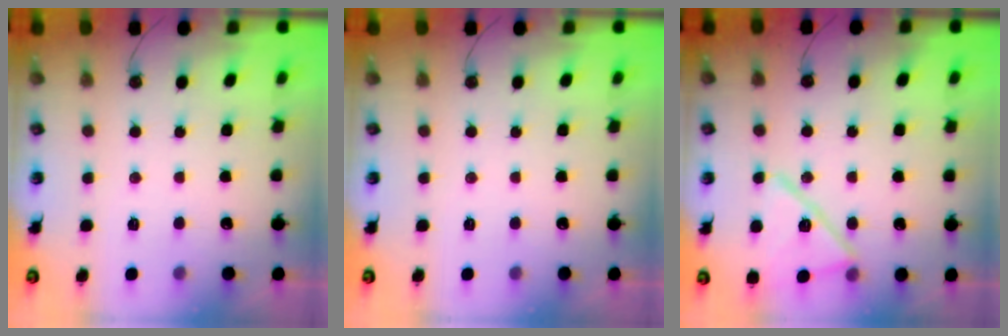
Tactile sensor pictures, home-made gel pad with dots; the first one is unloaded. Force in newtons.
{"total": 0.0}
{"total": 14.0, "press": 13.9, "slide": 0.7}